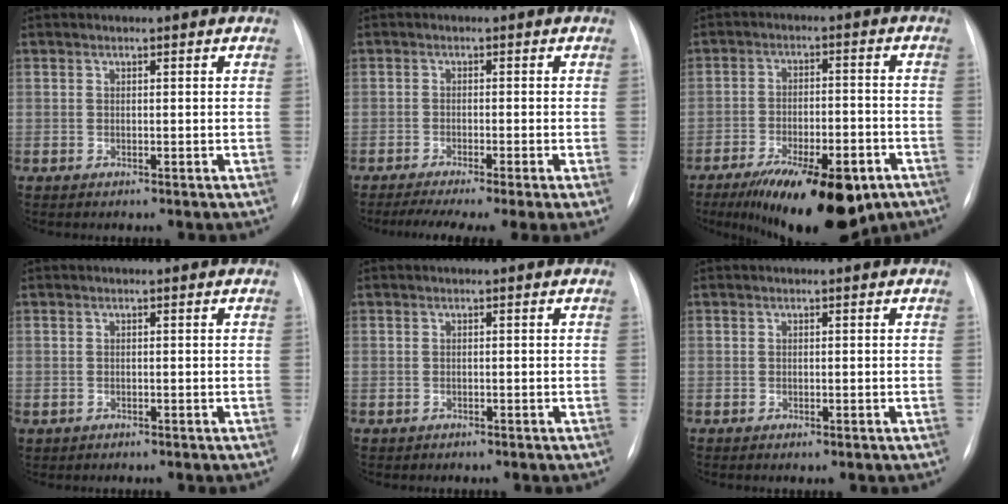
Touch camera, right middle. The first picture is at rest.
{"total": 10.0, "force": [-7.1, 0.5, 7.0], "torque": [-0.104, -0.018, -0.111]}
{"total": 17.3, "force": [-11.0, 6.1, 12.0], "torque": [-0.150, -0.005, -0.164]}
{"total": 0.5, "force": [-0.2, 0.5, 0.1], "torque": [-0.004, 0.002, 0.000]}
{"total": 0.5, "force": [-0.3, 0.4, 0.0], "torque": [-0.007, 0.003, -0.004]}
{"total": 0.5, "force": [-0.3, 0.2, 0.4], "torque": [-0.007, -0.001, -0.002]}